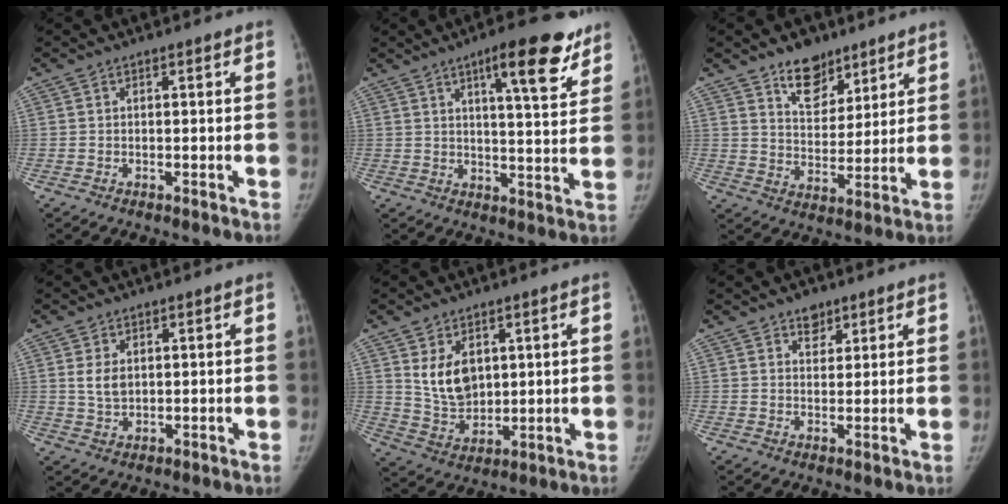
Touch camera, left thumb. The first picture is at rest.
{"total": 12.9, "force": [7.8, 3.1, 9.8], "torque": [-0.113, -0.035, 0.108]}
{"total": 9.9, "force": [7.0, 5.5, 4.3], "torque": [-0.036, -0.048, 0.120]}
{"total": 4.0, "force": [1.1, 2.7, 2.6], "torque": [-0.037, -0.011, 0.027]}
{"total": 9.1, "force": [3.1, 6.3, 5.8], "torque": [-0.078, -0.027, 0.076]}
{"total": 3.8, "force": [2.6, 2.4, 1.4], "torque": [0.001, -0.016, 0.042]}